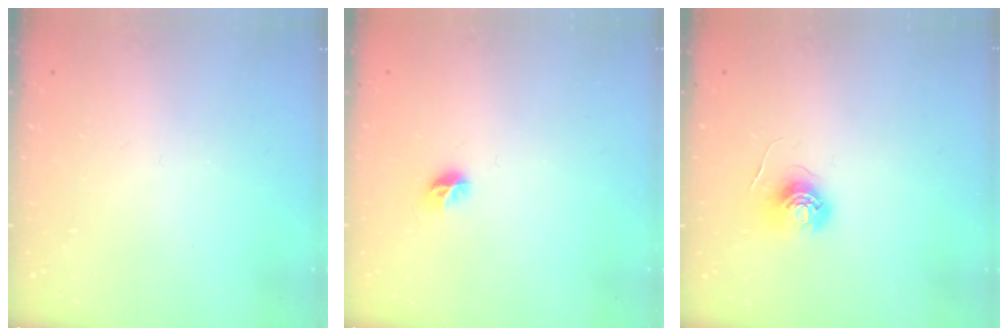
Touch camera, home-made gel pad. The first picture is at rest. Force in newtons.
{"total": 5.4, "press": 5.2, "slide": 1.4}
{"total": 6.0, "press": 6.0, "slide": 0.3}